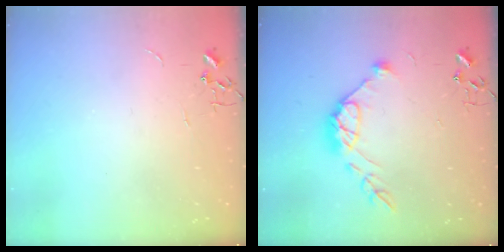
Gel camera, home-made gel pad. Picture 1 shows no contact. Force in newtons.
{"total": 11.6, "press": 11.6, "slide": 0.9}